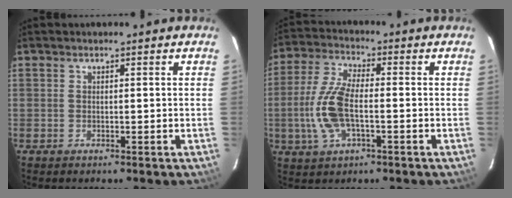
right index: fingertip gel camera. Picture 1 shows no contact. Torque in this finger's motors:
{"motor_torque": [1.32, -0.08, 0.43, 0.12]}